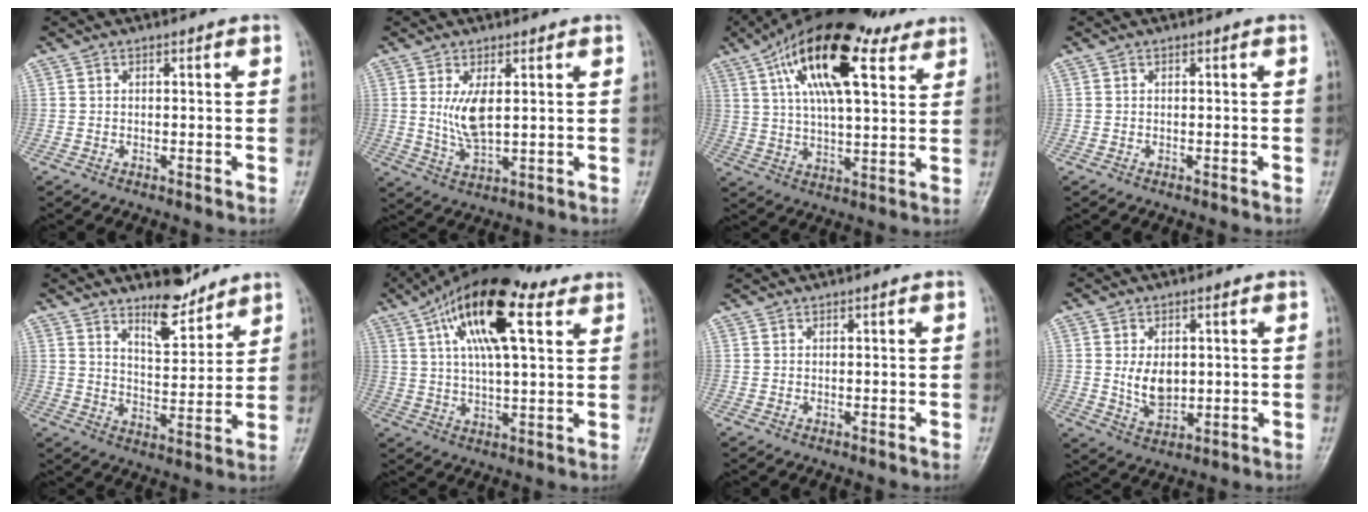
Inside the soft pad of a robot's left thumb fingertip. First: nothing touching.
{"total": 5.9, "force": [1.4, 2.5, 5.1], "torque": [-0.095, -0.018, 0.036]}
{"total": 21.0, "force": [10.8, 8.1, 16.0], "torque": [-0.254, -0.010, 0.181]}
{"total": 0.0}
{"total": 7.2, "force": [6.1, 2.4, 2.9], "torque": [-0.031, -0.057, 0.108]}
{"total": 16.9, "force": [8.0, 6.1, 13.6], "torque": [-0.213, 0.004, 0.130]}
{"total": 1.2, "force": [1.2, 0.1, 0.3], "torque": [-0.006, 0.013, 0.026]}
{"total": 5.8, "force": [0.9, 3.9, 4.2], "torque": [-0.056, -0.016, 0.029]}